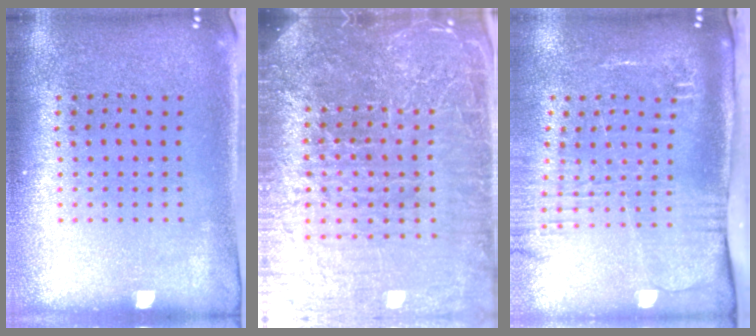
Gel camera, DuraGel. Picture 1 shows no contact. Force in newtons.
{"total": 6.6, "press": 5.9, "slide": 3.1}
{"total": 2.7, "press": 2.1, "slide": 1.7}